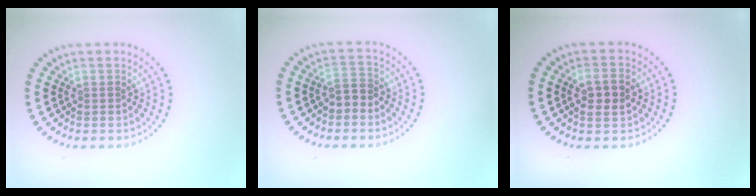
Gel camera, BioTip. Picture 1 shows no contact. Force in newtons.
{"total": 1.9, "press": 1.8, "slide": 0.8}
{"total": 2.7, "press": 2.7, "slide": 0.5}